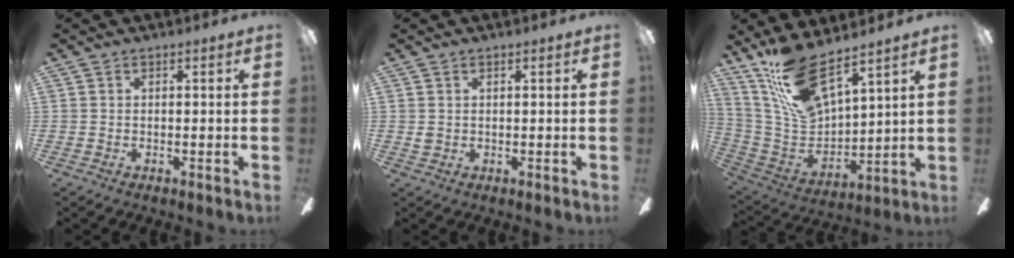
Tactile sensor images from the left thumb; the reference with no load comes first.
{"total": 1.3, "force": [0.6, 0.9, 0.7], "torque": [-0.015, 0.004, 0.010]}
{"total": 17.4, "force": [12.8, 6.0, 10.1], "torque": [-0.226, -0.081, 0.233]}